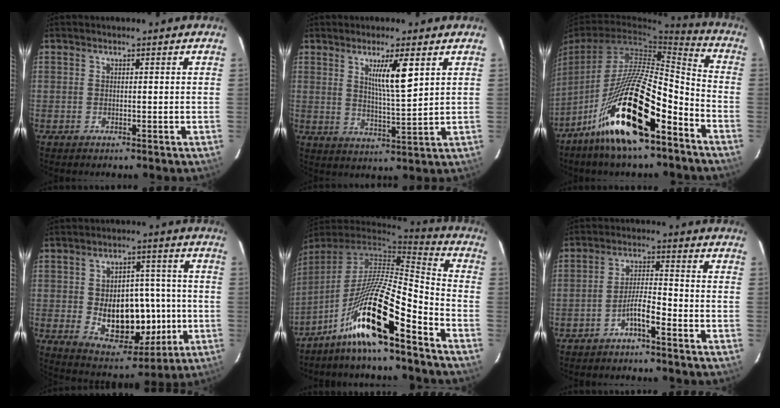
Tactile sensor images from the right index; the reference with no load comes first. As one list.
[{"total": 7.0, "force": [3.1, 0.2, 6.2], "torque": [-0.108, -0.012, 0.056]}, {"total": 21.1, "force": [-12.5, 4.1, 16.6], "torque": [-0.315, -0.023, -0.224]}, {"total": 14.1, "force": [-1.7, 8.2, 11.3], "torque": [-0.171, 0.016, -0.007]}, {"total": 18.3, "force": [-12.0, 0.6, 13.8], "torque": [-0.284, -0.014, -0.224]}, {"total": 4.5, "force": [-3.0, 0.2, 3.4], "torque": [-0.060, 0.010, -0.057]}]